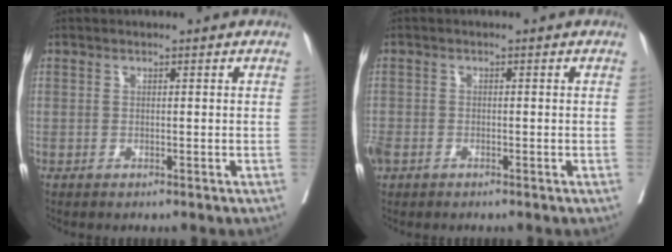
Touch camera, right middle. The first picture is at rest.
{"total": 3.9, "force": [-2.1, 2.7, 1.9], "torque": [-0.056, -0.006, -0.040]}